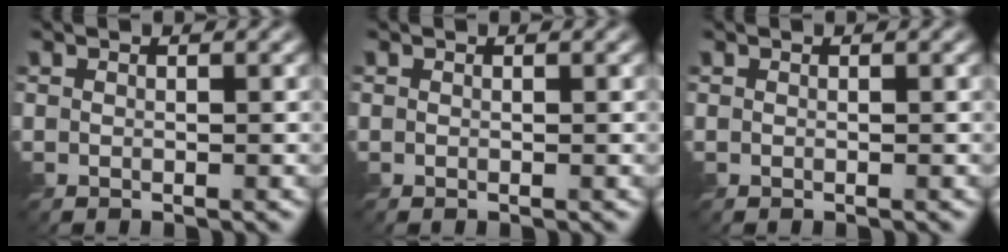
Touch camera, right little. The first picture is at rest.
{"total": 0.0}
{"total": 0.0}